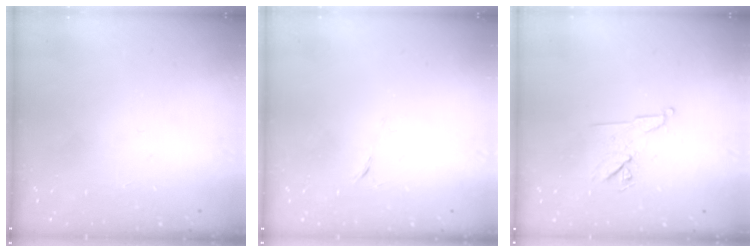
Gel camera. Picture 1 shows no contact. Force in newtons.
{"total": 3.9, "press": 3.8, "slide": 0.9}
{"total": 8.9, "press": 8.9, "slide": 1.1}